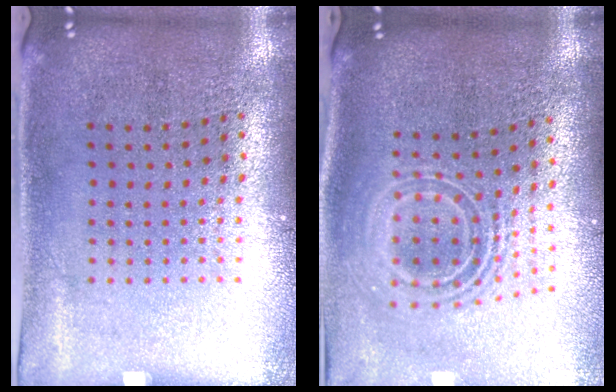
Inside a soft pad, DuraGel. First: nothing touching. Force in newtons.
{"total": 2.1, "press": 1.6, "slide": 1.4}